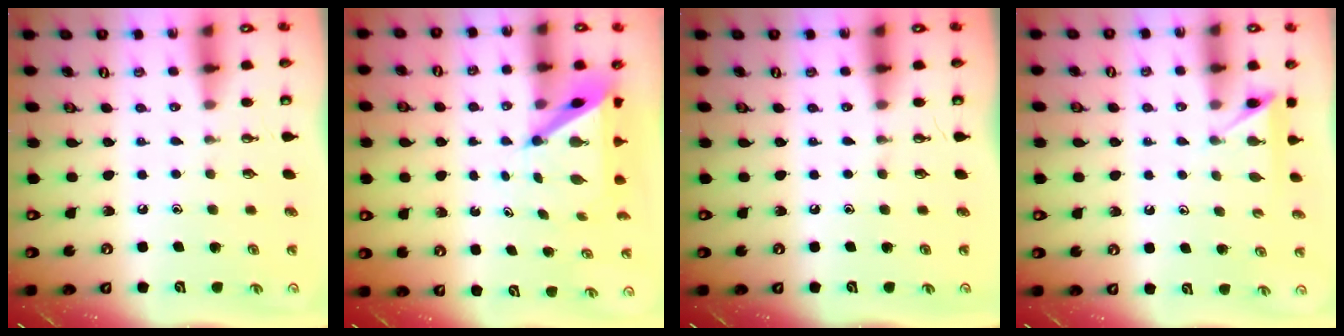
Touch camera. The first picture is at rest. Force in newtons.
{"total": 6.1, "press": 6.1, "slide": 0.4}
{"total": 0.0}
{"total": 3.5, "press": 3.4, "slide": 0.4}